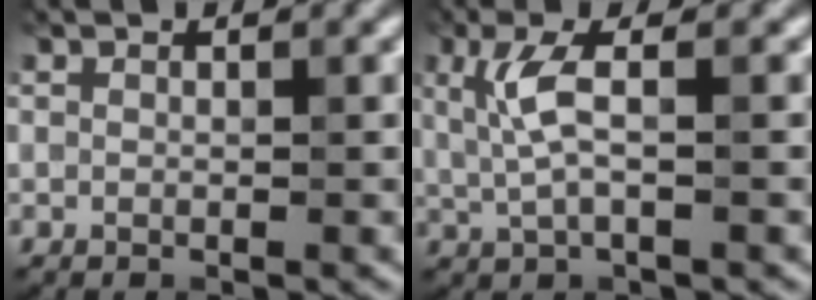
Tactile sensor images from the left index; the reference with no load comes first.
{"total": 3.4, "force": [0.6, 1.0, 3.2], "torque": [-0.075, -0.001, 0.011]}